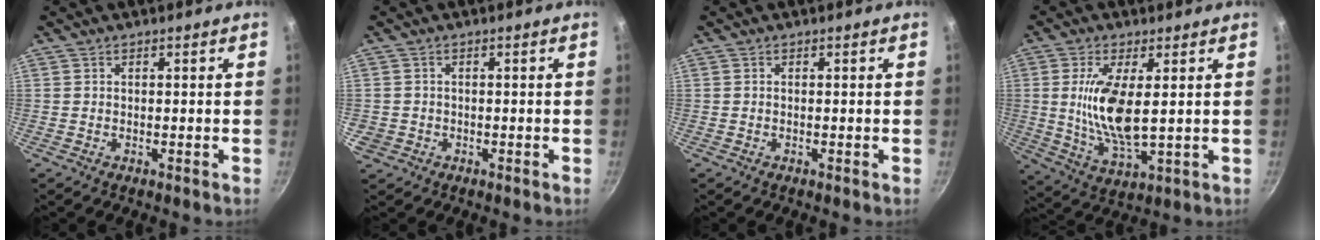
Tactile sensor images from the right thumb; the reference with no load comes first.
{"total": 2.6, "force": [-0.7, 2.4, 0.8], "torque": [-0.020, 0.003, -0.006]}
{"total": 0.0}
{"total": 11.7, "force": [1.6, 4.4, 10.7], "torque": [-0.212, -0.016, 0.039]}